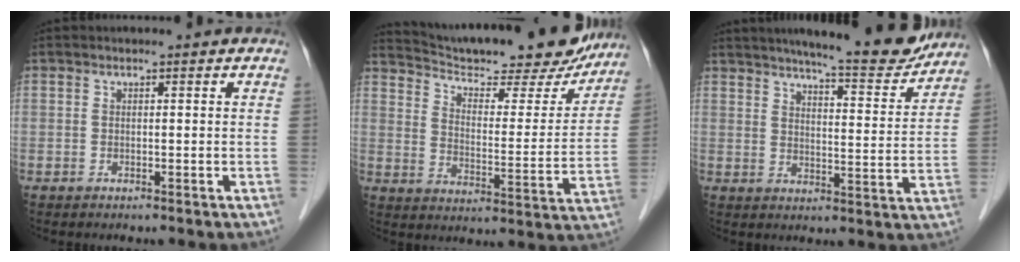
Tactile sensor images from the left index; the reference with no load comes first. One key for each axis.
{"total": 23.5, "fx": 21.4, "fy": 4.3, "fz": 8.9, "tx": -0.134, "ty": -0.027, "tz": 0.290}
{"total": 15.1, "fx": 13.6, "fy": 1.5, "fz": 6.5, "tx": -0.091, "ty": -0.018, "tz": 0.176}